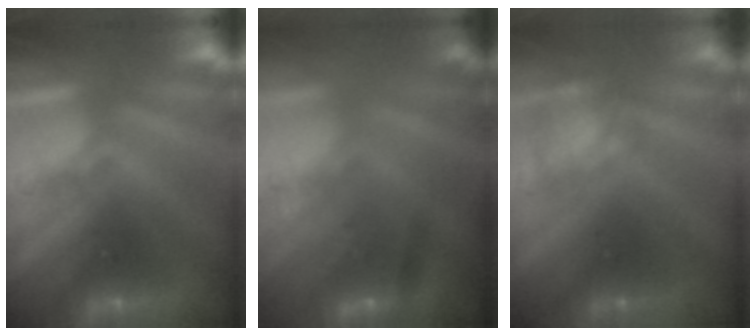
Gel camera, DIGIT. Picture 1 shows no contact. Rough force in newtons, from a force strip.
{"total": 2.9}
{"total": 2.3}